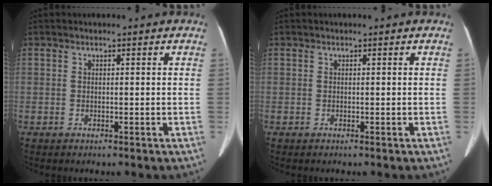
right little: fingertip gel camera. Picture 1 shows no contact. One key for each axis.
{"total": 0.0}